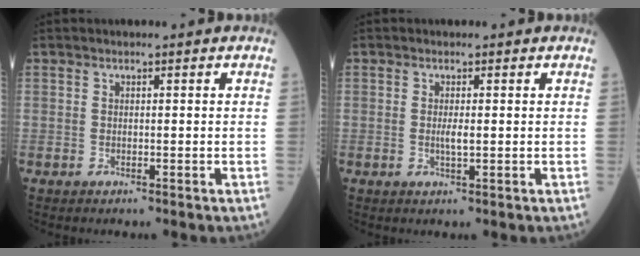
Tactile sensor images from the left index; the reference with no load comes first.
{"total": 1.5, "force": [0.0, 0.3, 1.5], "torque": [-0.033, -0.002, 0.001]}